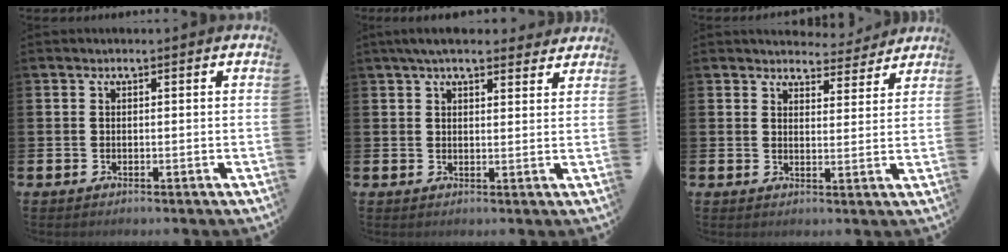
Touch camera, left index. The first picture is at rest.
{"total": 4.6, "force": [4.1, 1.2, 1.9], "torque": [-0.041, -0.009, 0.074]}
{"total": 4.3, "force": [4.2, 1.0, -0.1], "torque": [0.001, -0.031, 0.073]}